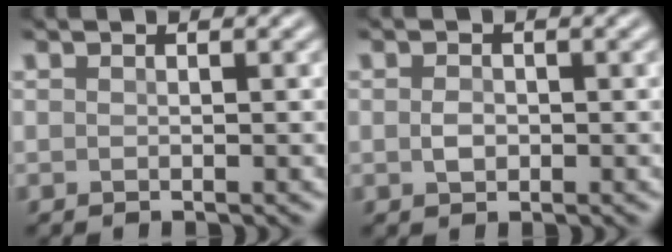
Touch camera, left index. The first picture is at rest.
{"total": 1.4, "force": [-0.1, 1.0, 1.0], "torque": [-0.019, -0.001, -0.003]}